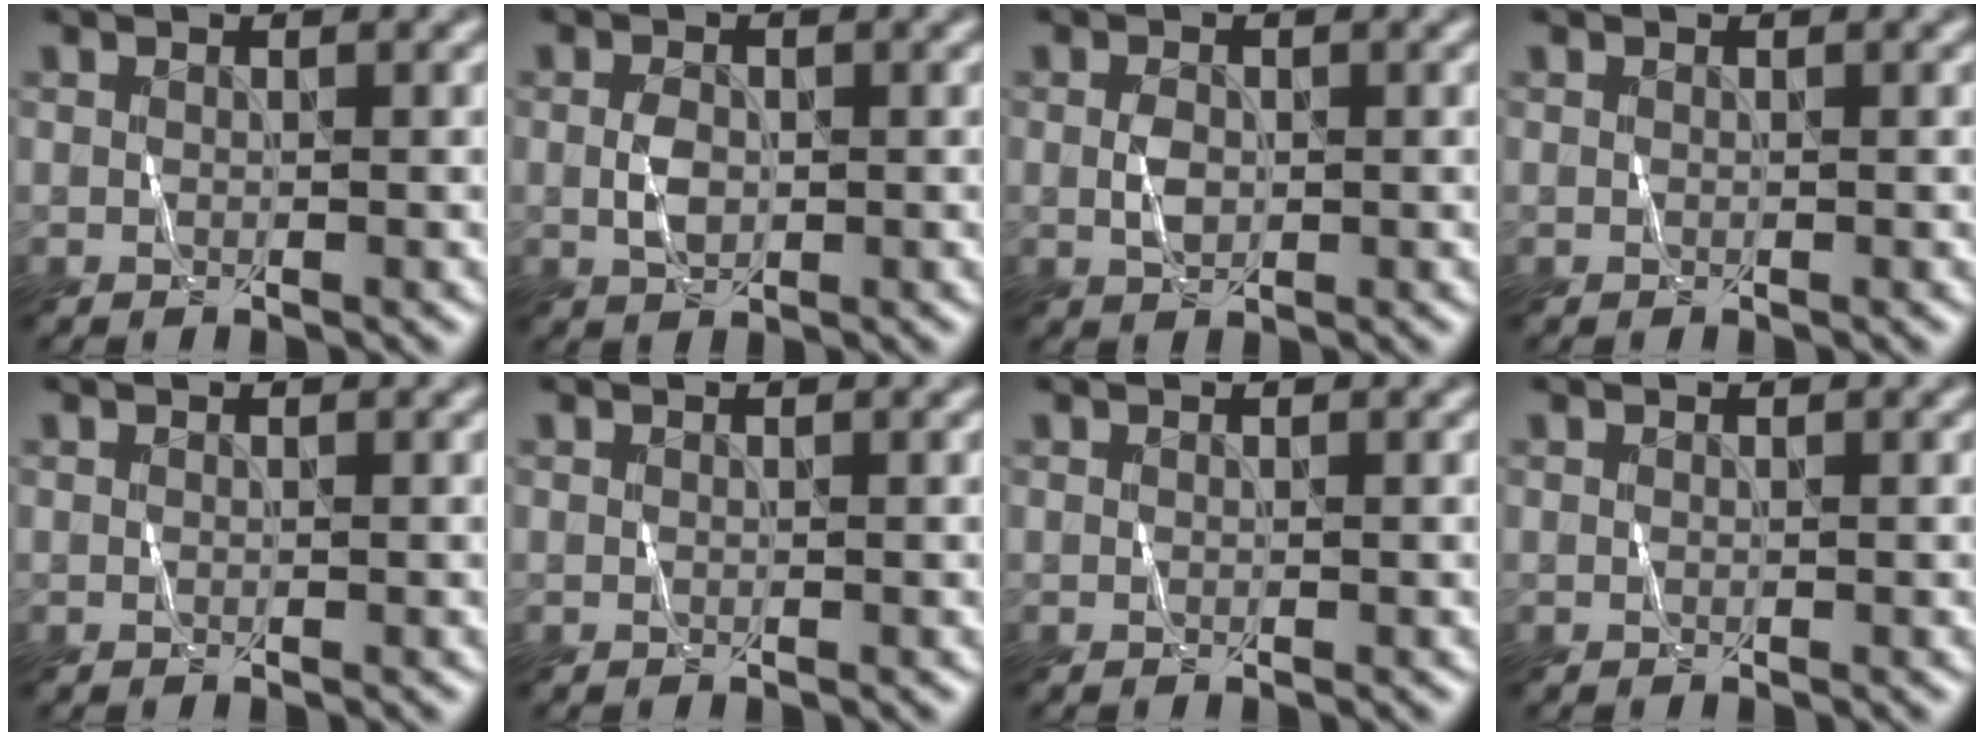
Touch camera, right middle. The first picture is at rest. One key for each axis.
{"total": 1.6, "fx": -0.1, "fy": 1.2, "fz": 1.1, "tx": -0.028, "ty": 0.003, "tz": -0.002}
{"total": 1.3, "fx": -0.1, "fy": 1.0, "fz": 0.9, "tx": -0.022, "ty": 0.003, "tz": -0.002}
{"total": 0.0}
{"total": 0.0}
{"total": 0.0}
{"total": 0.0}
{"total": 0.0}